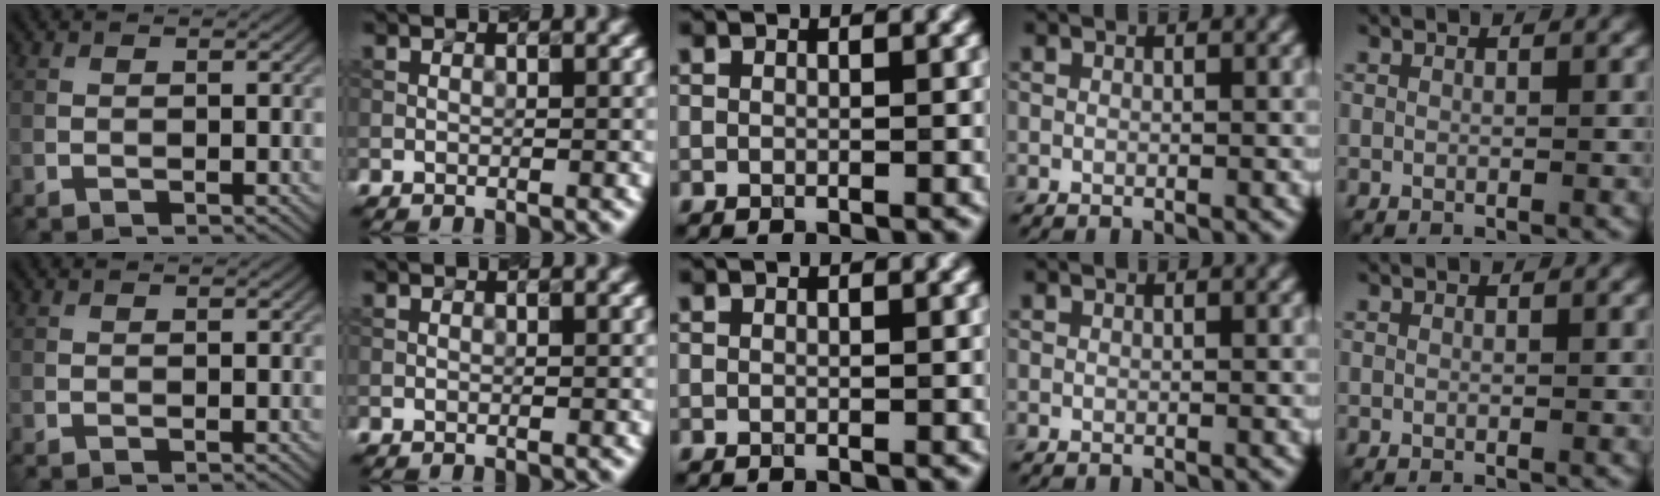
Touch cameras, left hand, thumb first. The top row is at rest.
{}